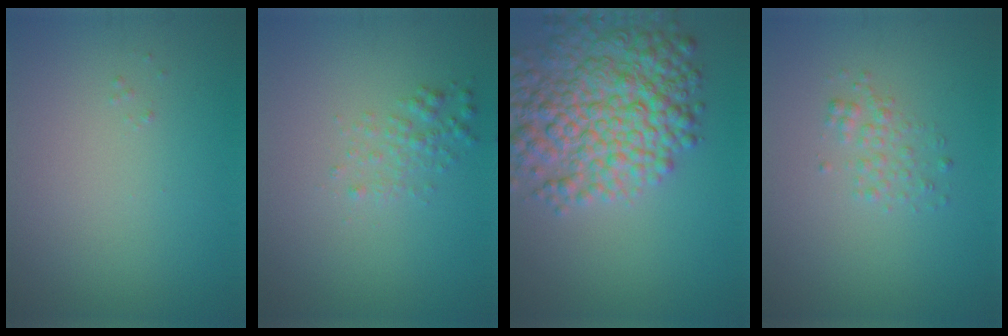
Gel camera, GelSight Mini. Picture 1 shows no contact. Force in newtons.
{"total": 1.5, "press": 1.5, "slide": 0.1}
{"total": 9.4, "press": 9.3, "slide": 0.3}
{"total": 1.5, "press": 1.5, "slide": 0.0}